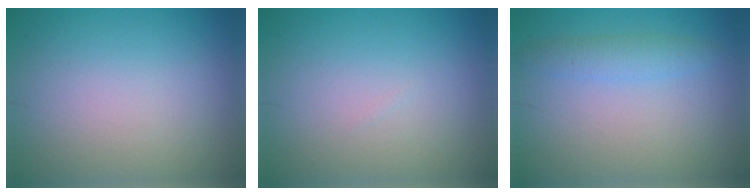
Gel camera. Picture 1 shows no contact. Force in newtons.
{"total": 0.0}
{"total": 2.0, "press": 2.0, "slide": 0.1}